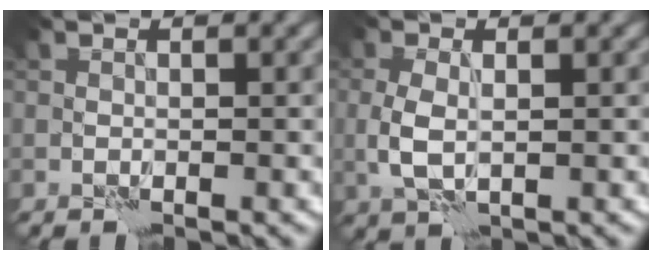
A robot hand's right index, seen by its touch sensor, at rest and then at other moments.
{"total": 2.6, "force": [0.2, 1.4, 2.1], "torque": [-0.054, -0.005, 0.008]}